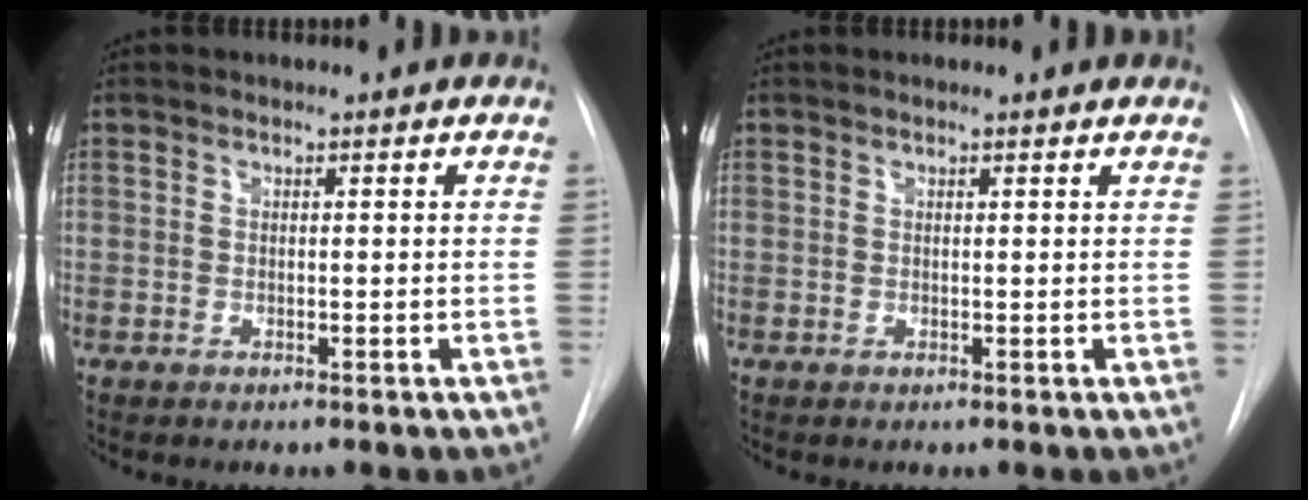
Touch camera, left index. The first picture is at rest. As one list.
[{"total": 1.5, "force": [1.4, 0.3, 0.5], "torque": [-0.013, 0.013, 0.014]}]